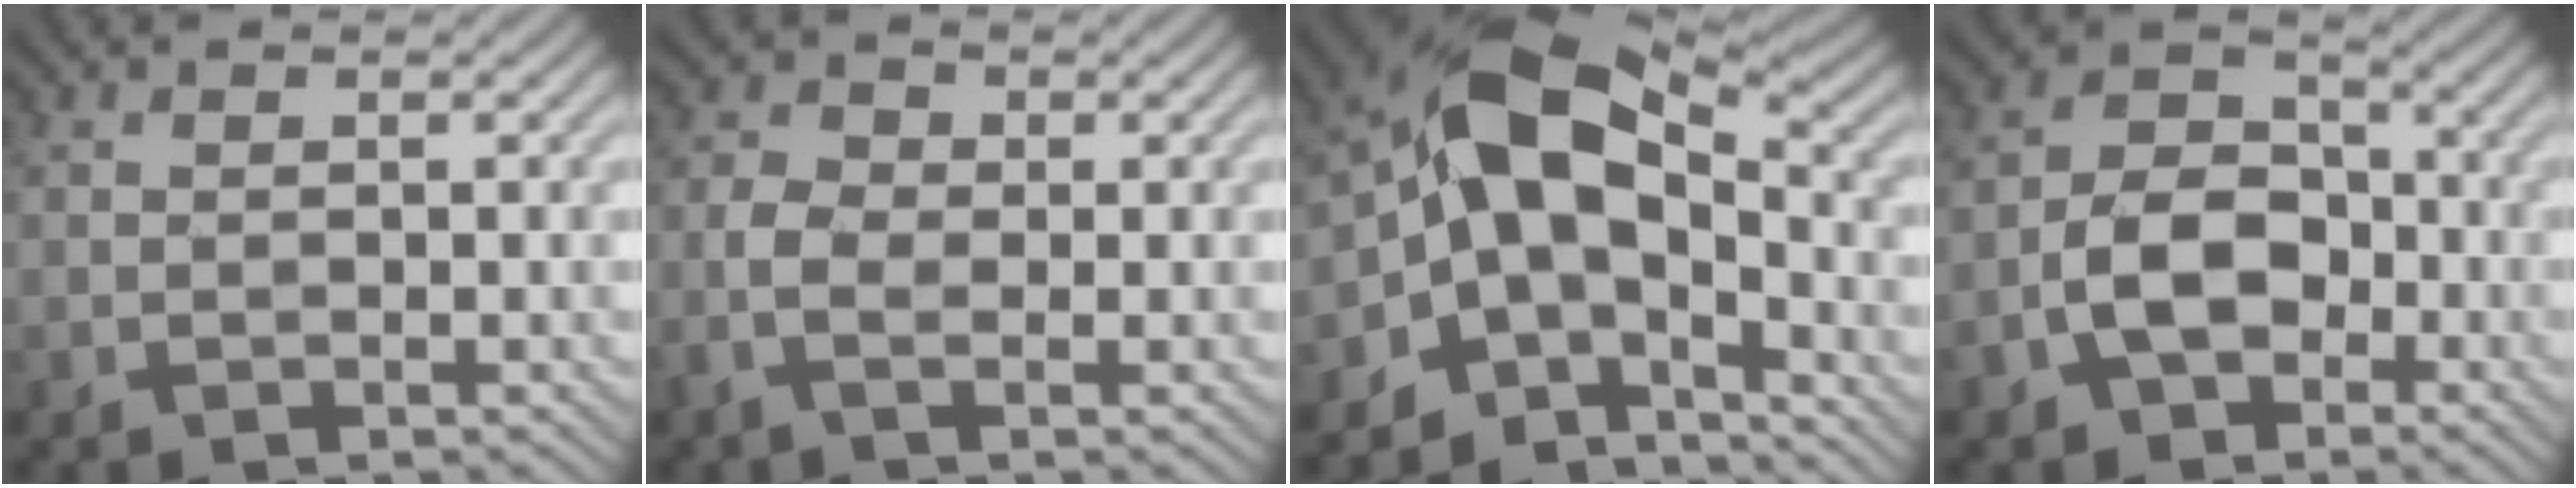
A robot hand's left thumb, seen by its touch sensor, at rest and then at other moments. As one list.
[{"total": 3.5, "force": [-1.0, 2.0, 2.6], "torque": [-0.072, 0.005, -0.030]}, {"total": 11.0, "force": [-3.6, 6.5, 8.1], "torque": [-0.138, 0.013, -0.077]}, {"total": 7.9, "force": [-3.3, 5.3, 4.9], "torque": [-0.094, 0.005, -0.069]}]